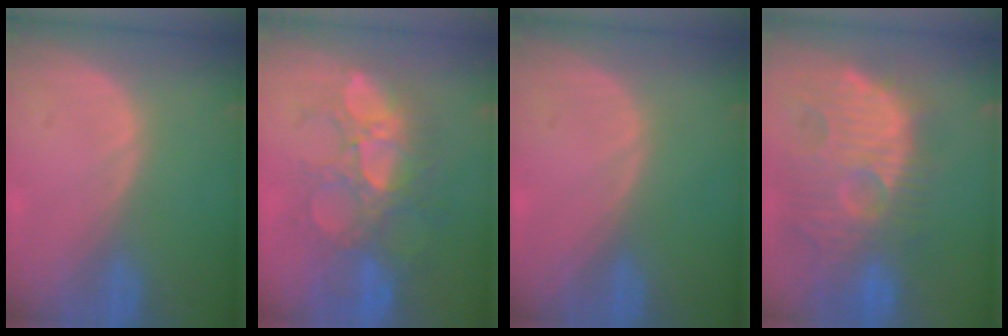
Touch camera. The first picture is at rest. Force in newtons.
{"total": 9.9, "press": 9.4, "slide": 2.9}
{"total": 0.0}
{"total": 13.5, "press": 12.4, "slide": 5.3}